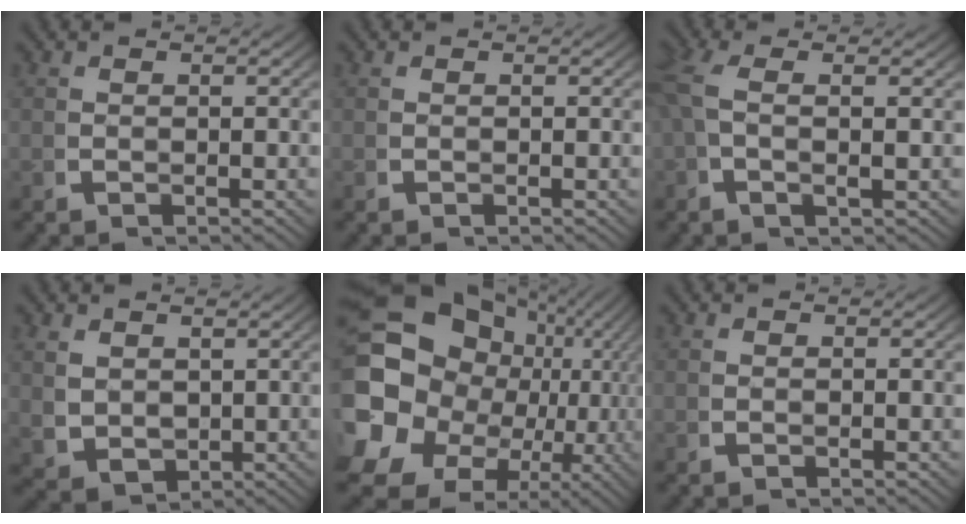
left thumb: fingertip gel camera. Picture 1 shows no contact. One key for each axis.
{"total": 0.0}
{"total": 3.1, "fx": 0.8, "fy": 0.8, "fz": 2.9, "tx": -0.074, "ty": -0.001, "tz": 0.017}
{"total": 3.8, "fx": 0.6, "fy": 3.1, "fz": 2.1, "tx": -0.059, "ty": -0.030, "tz": 0.035}
{"total": 21.5, "fx": -1.4, "fy": 16.4, "fz": 13.9, "tx": -0.264, "ty": -0.060, "tz": -0.009}
{"total": 0.0}